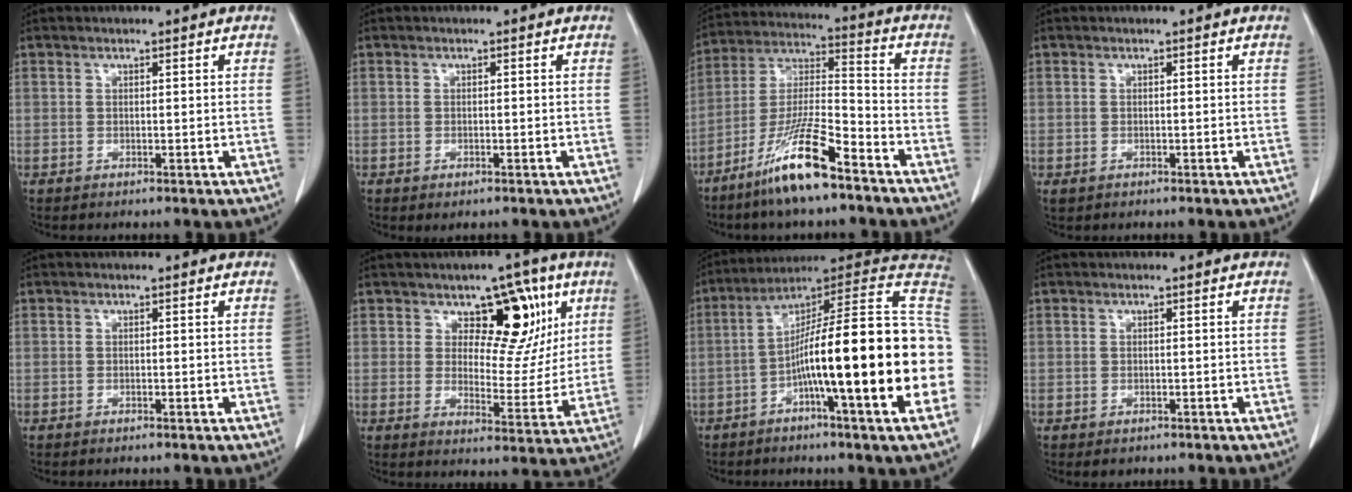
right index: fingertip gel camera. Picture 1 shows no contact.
{"total": 0.8, "force": [-0.4, 0.3, 0.6], "torque": [-0.009, -0.002, 0.000]}
{"total": 13.4, "force": [-8.8, 1.4, 10.0], "torque": [-0.204, -0.018, -0.164]}
{"total": 0.7, "force": [-0.2, 0.7, 0.2], "torque": [-0.006, 0.004, 0.004]}
{"total": 0.0}
{"total": 11.0, "force": [5.2, 6.1, 7.5], "torque": [-0.085, 0.009, 0.080]}
{"total": 26.0, "force": [-4.7, 0.5, 25.5], "torque": [-0.303, 0.019, -0.084]}
{"total": 1.0, "force": [-0.5, 0.9, 0.2], "torque": [-0.006, 0.005, -0.001]}